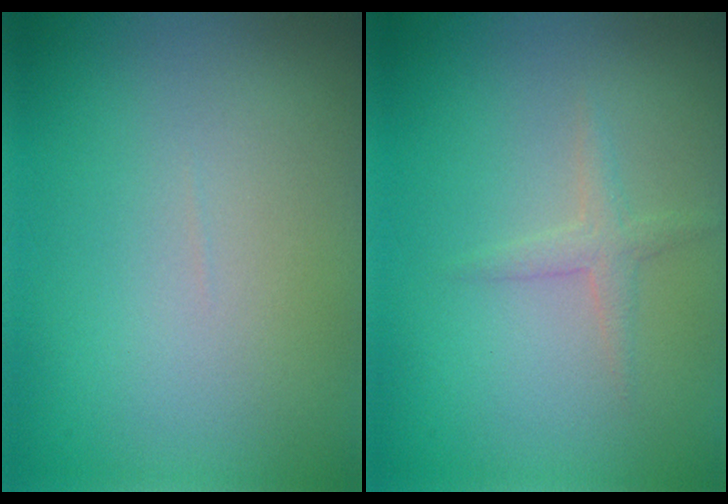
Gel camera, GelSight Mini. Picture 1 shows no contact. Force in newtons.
{"total": 1.3, "press": 1.3, "slide": 0.1}